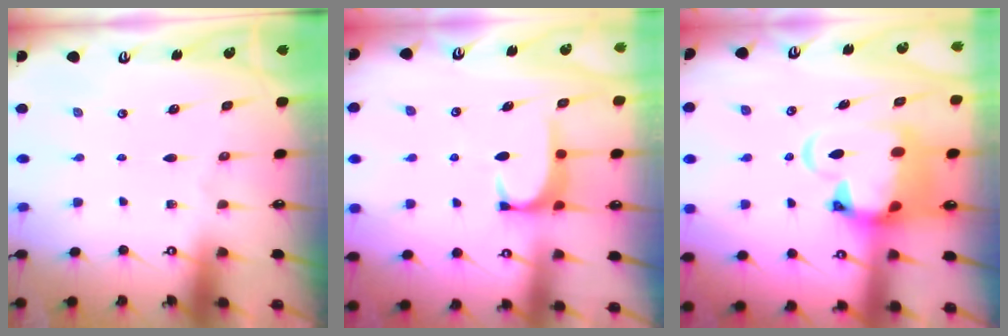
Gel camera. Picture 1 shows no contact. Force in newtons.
{"total": 0.9, "press": 0.6, "slide": 0.6}
{"total": 7.2, "press": 6.9, "slide": 1.9}